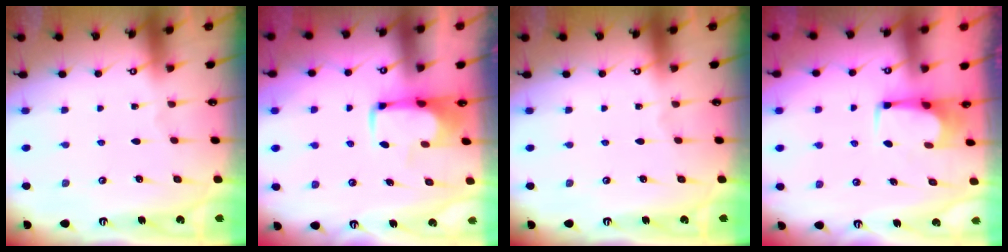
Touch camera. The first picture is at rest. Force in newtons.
{"total": 1.7, "press": 1.6, "slide": 0.4}
{"total": 0.0}
{"total": 2.5, "press": 2.4, "slide": 0.4}